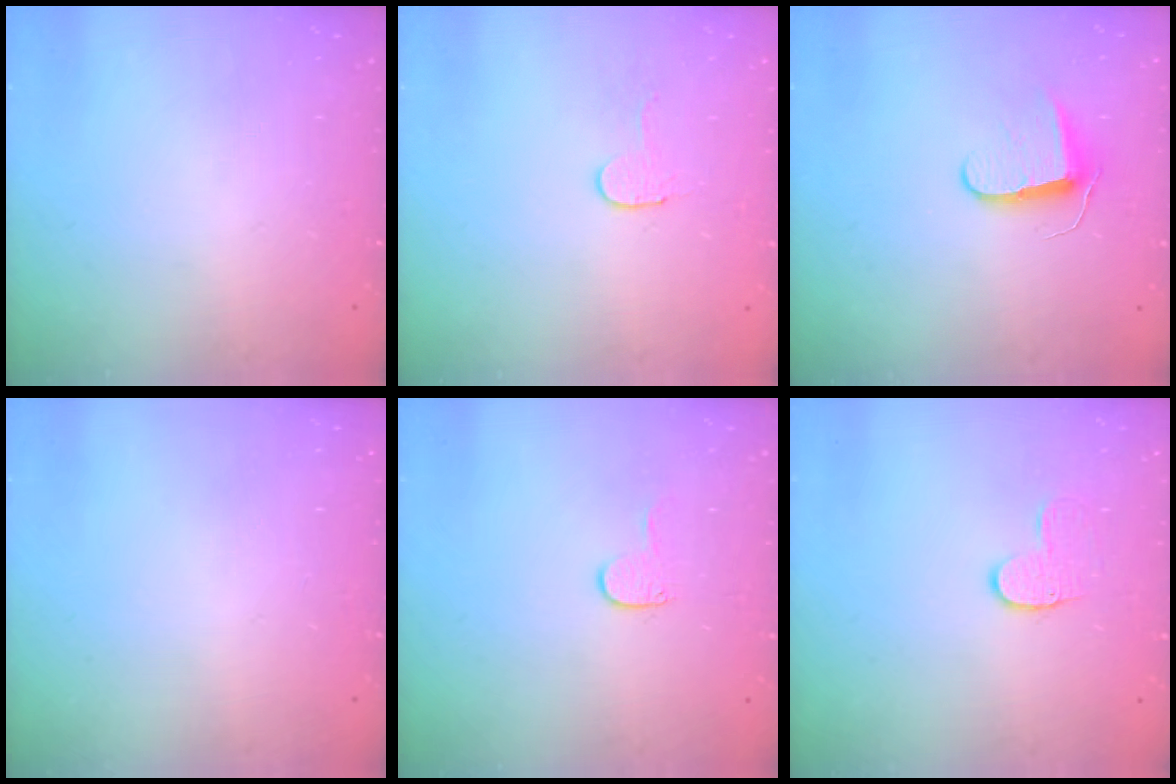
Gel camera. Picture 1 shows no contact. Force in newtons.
{"total": 2.7, "press": 2.7, "slide": 0.2}
{"total": 7.2, "press": 7.2, "slide": 0.7}
{"total": 0.0}
{"total": 3.8, "press": 3.8, "slide": 0.4}
{"total": 6.6, "press": 6.6, "slide": 0.6}